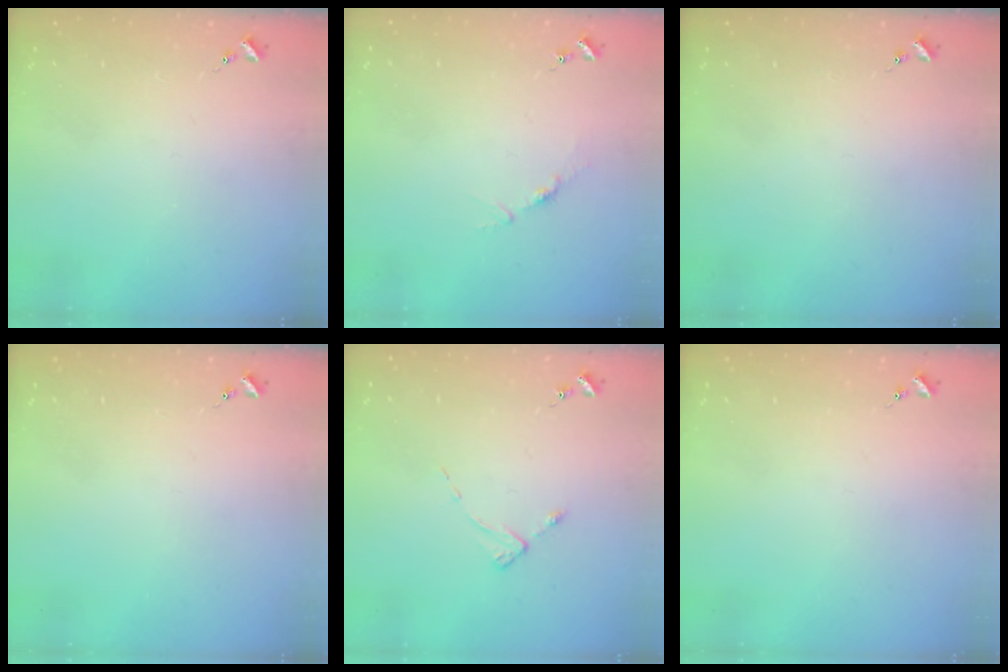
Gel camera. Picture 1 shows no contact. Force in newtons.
{"total": 3.4, "press": 3.4, "slide": 0.4}
{"total": 0.0}
{"total": 0.0}
{"total": 2.1, "press": 2.0, "slide": 0.4}
{"total": 0.0}